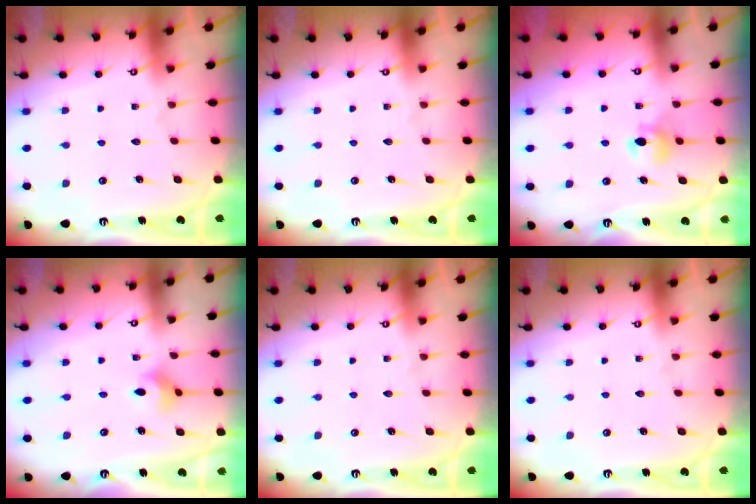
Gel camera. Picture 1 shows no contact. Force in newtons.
{"total": 0.0}
{"total": 6.0, "press": 6.0, "slide": 0.8}
{"total": 4.6, "press": 4.5, "slide": 0.9}
{"total": 0.0}
{"total": 0.0}